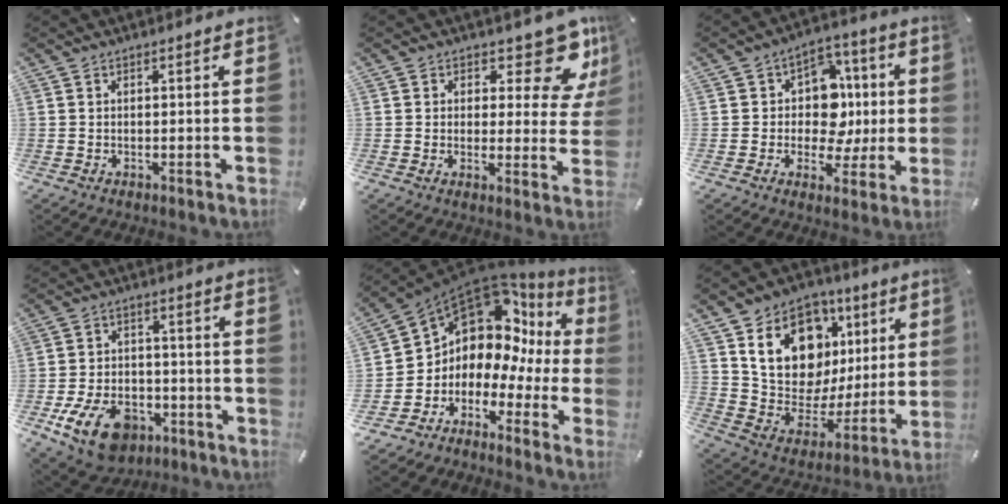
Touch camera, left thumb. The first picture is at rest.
{"total": 11.1, "force": [7.5, 5.3, 6.1], "torque": [-0.071, -0.056, 0.129]}
{"total": 12.1, "force": [0.4, 10.4, 6.1], "torque": [-0.077, -0.001, 0.015]}
{"total": 13.4, "force": [-6.7, 8.4, 8.0], "torque": [-0.161, 0.042, -0.115]}
{"total": 9.6, "force": [6.0, 6.5, 3.7], "torque": [-0.071, -0.076, 0.102]}
{"total": 18.8, "force": [8.3, 14.2, 9.0], "torque": [-0.134, -0.048, 0.162]}